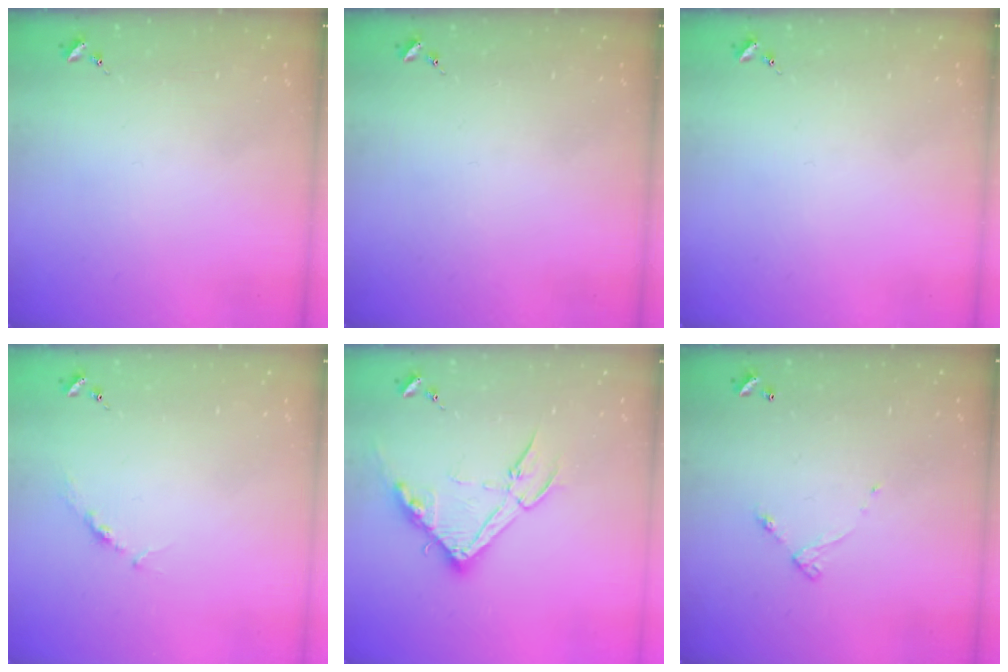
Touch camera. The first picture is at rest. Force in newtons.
{"total": 0.0}
{"total": 0.0}
{"total": 3.7, "press": 3.7, "slide": 0.5}
{"total": 15.2, "press": 15.2, "slide": 0.6}
{"total": 4.2, "press": 4.2, "slide": 0.2}